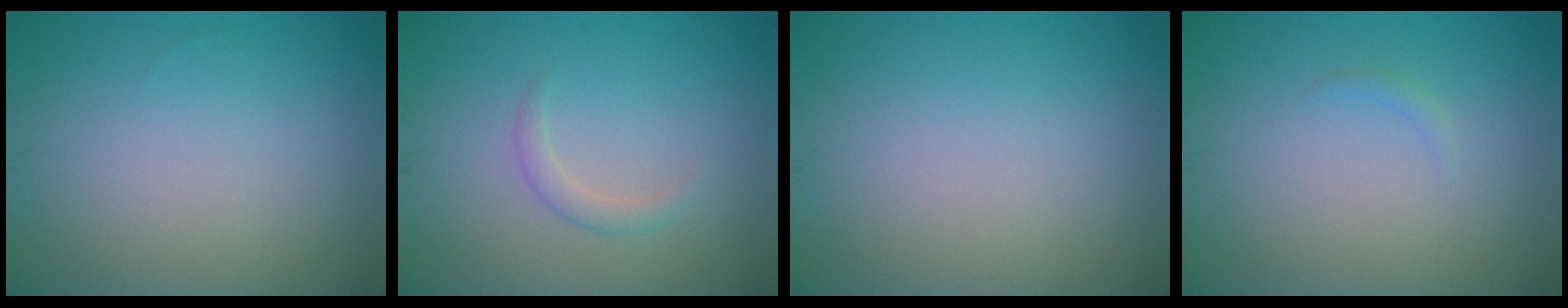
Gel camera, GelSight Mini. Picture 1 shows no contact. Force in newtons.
{"total": 1.3, "press": 1.3, "slide": 0.1}
{"total": 0.0}
{"total": 0.5, "press": 0.5, "slide": 0.1}